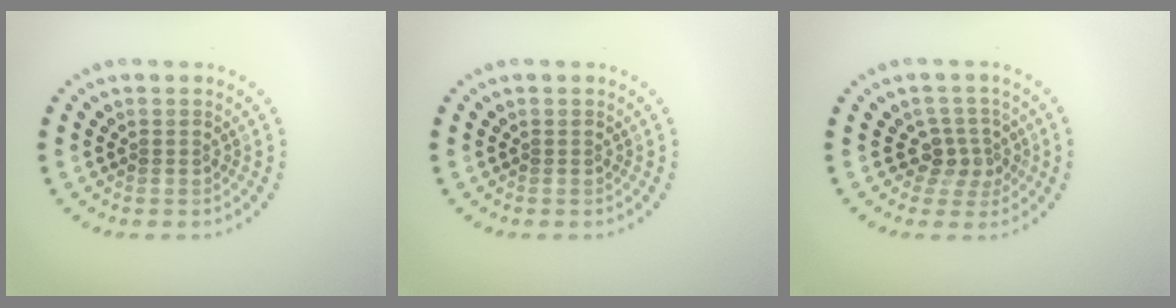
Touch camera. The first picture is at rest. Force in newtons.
{"total": 0.0}
{"total": 2.4, "press": 1.9, "slide": 1.5}